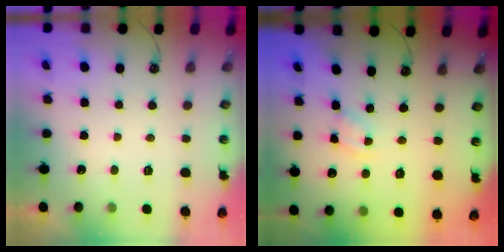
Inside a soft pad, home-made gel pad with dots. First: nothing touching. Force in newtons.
{"total": 2.1, "press": 2.1, "slide": 0.3}